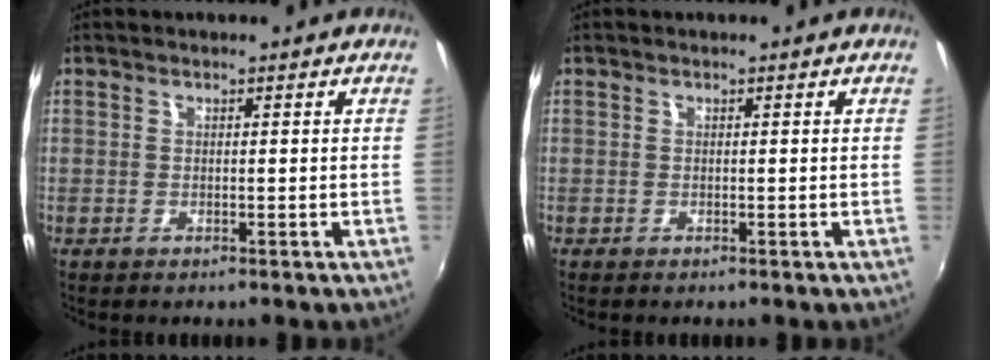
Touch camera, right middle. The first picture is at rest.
{"total": 0.0}